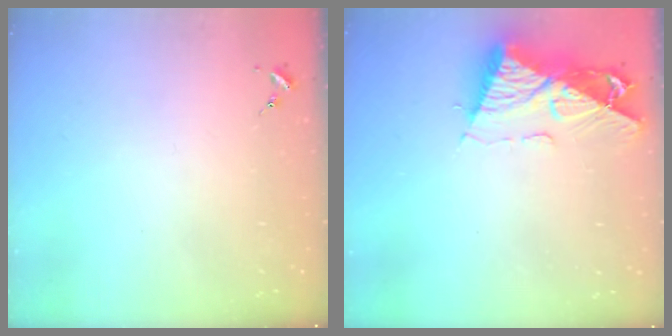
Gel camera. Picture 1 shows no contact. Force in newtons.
{"total": 11.4, "press": 11.3, "slide": 1.2}